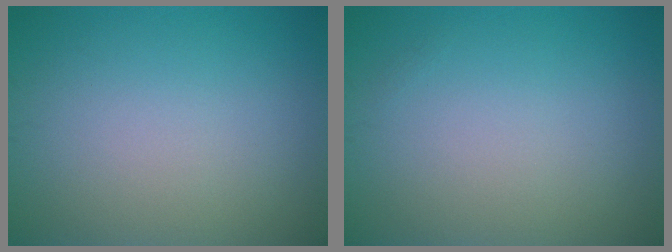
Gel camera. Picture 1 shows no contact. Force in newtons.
{"total": 0.0}